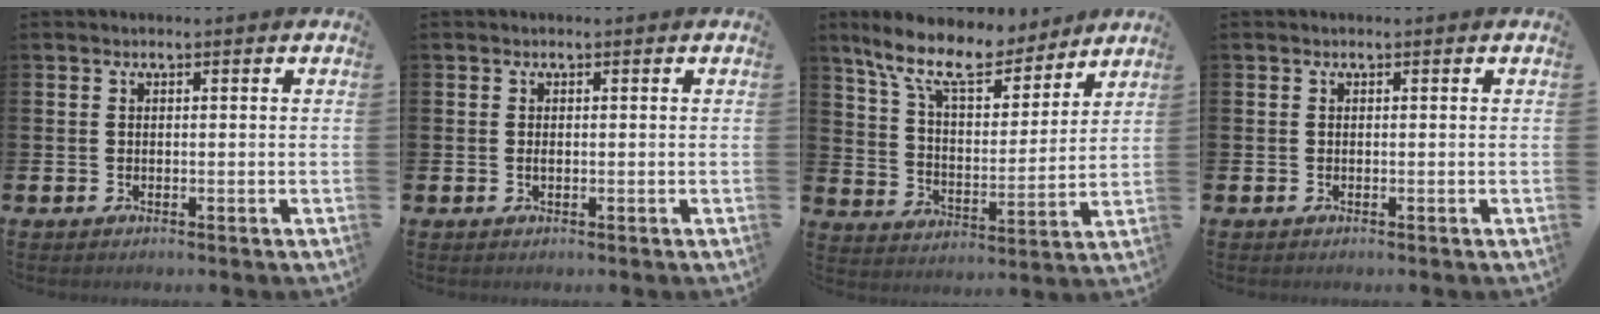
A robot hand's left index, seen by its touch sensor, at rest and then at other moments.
{"total": 0.5, "force": [-0.5, 0.1, 0.1], "torque": [0.003, -0.002, -0.011]}
{"total": 11.9, "force": [10.0, 3.9, 5.1], "torque": [-0.126, -0.059, 0.174]}
{"total": 0.0}